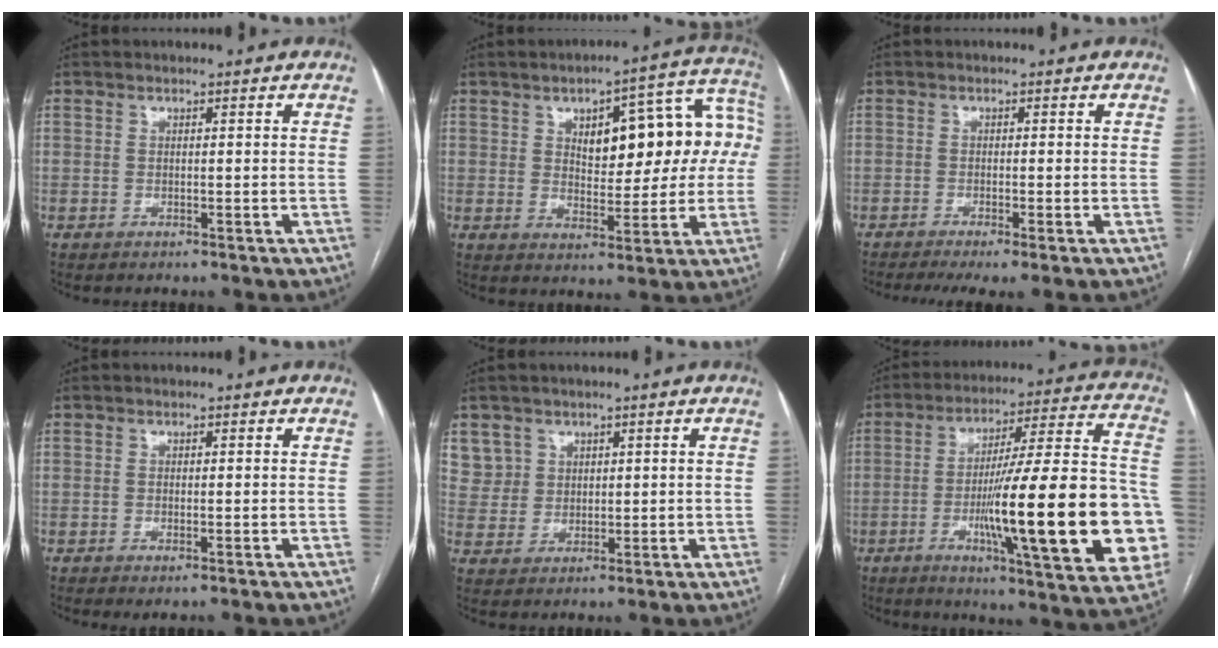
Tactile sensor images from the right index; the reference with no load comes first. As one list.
[{"total": 15.3, "force": [2.8, 6.4, 13.6], "torque": [-0.169, 0.044, 0.043]}, {"total": 5.3, "force": [-3.7, 0.6, 3.8], "torque": [-0.062, -0.014, -0.061]}, {"total": 1.1, "force": [-0.5, 0.3, 0.9], "torque": [-0.015, -0.005, -0.004]}, {"total": 5.8, "force": [3.1, 4.9, -0.4], "torque": [0.017, 0.007, 0.065]}, {"total": 28.3, "force": [-6.1, 3.1, 27.5], "torque": [-0.347, 0.000, -0.089]}]